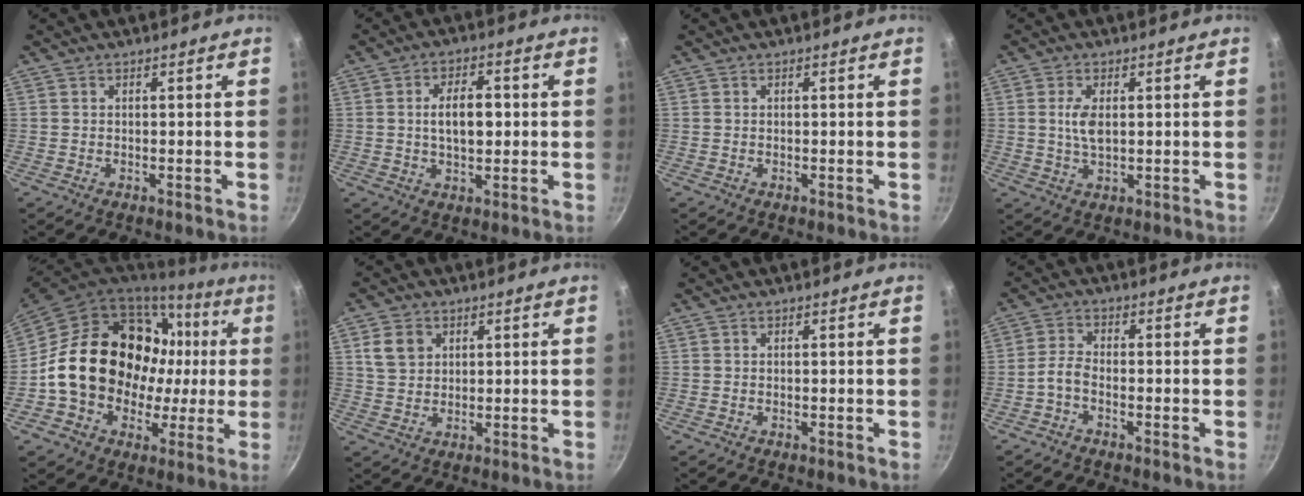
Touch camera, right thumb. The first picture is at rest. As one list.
[{"total": 7.4, "force": [0.4, 4.0, 6.2], "torque": [-0.086, 0.010, 0.006]}, {"total": 0.0}, {"total": 6.9, "force": [0.8, 3.3, 6.0], "torque": [-0.119, -0.003, 0.019]}, {"total": 22.9, "force": [2.2, 18.3, 13.6], "torque": [-0.197, 0.046, 0.050]}, {"total": 5.5, "force": [1.9, 4.4, 2.6], "torque": [-0.027, 0.002, 0.038]}, {"total": 0.0}, {"total": 2.9, "force": [-1.8, 1.0, 2.0], "torque": [-0.053, 0.018, -0.045]}]